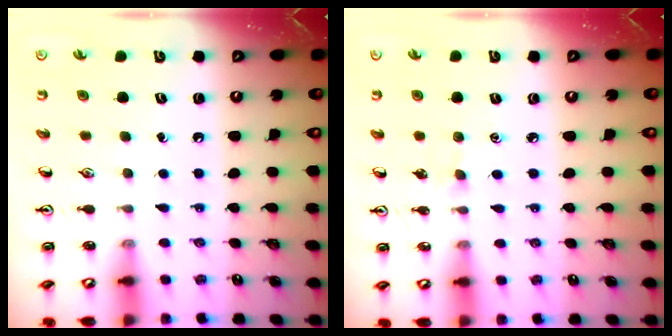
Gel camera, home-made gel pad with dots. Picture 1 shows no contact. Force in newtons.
{"total": 2.8, "press": 2.7, "slide": 0.5}